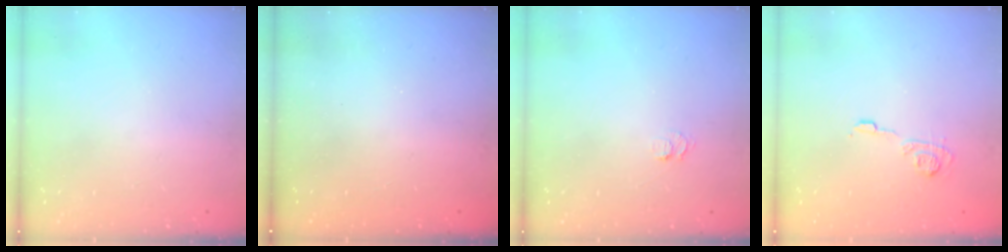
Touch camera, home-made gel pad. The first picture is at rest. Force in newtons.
{"total": 2.3, "press": 2.2, "slide": 0.8}
{"total": 4.4, "press": 4.4, "slide": 0.5}
{"total": 7.8, "press": 7.8, "slide": 0.6}